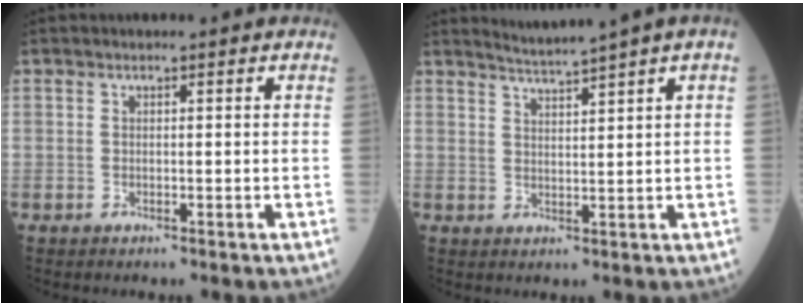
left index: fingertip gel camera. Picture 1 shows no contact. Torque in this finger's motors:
{"motor_torque": [-0.38, -0.31, -0.46, -0.11]}